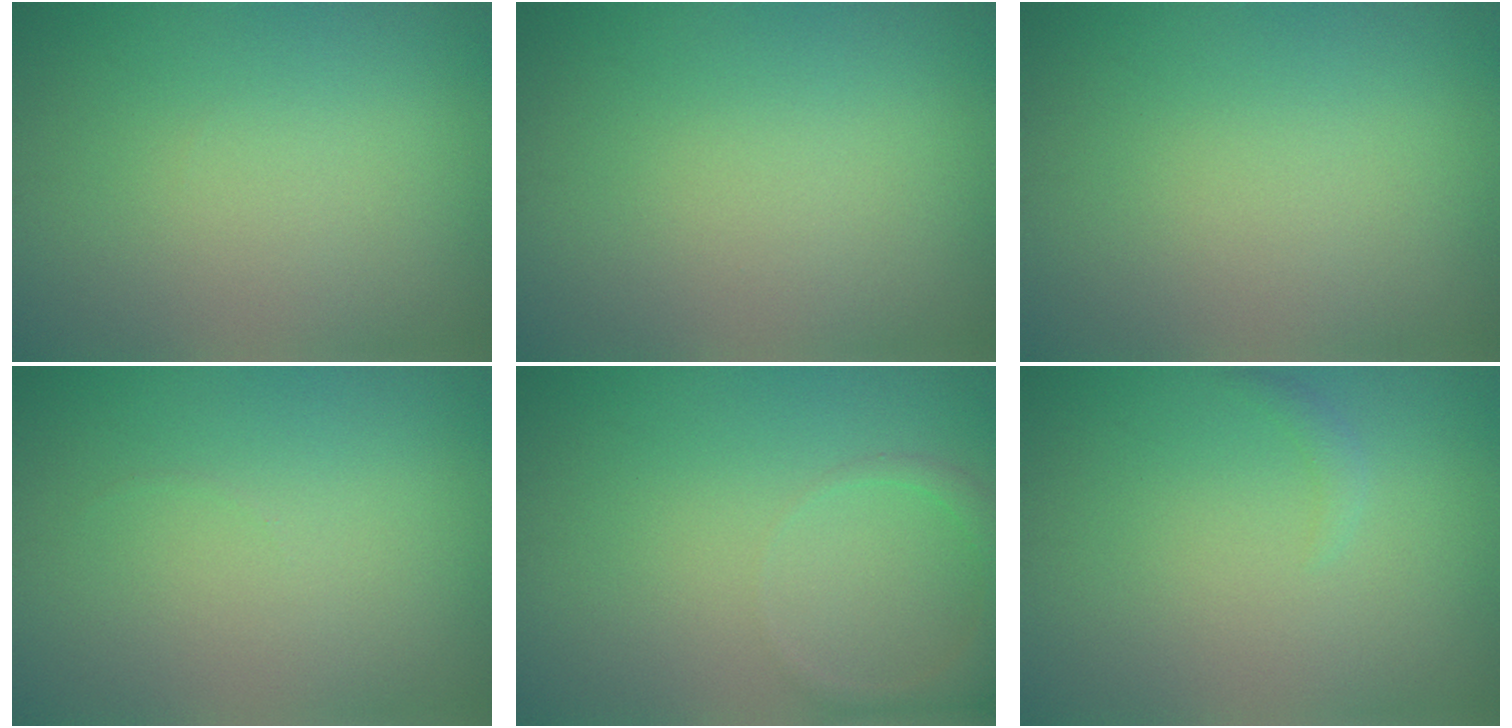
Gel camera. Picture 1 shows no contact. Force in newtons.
{"total": 0.0}
{"total": 0.0}
{"total": 0.0}
{"total": 2.6, "press": 2.6, "slide": 0.2}
{"total": 0.8, "press": 0.8, "slide": 0.1}